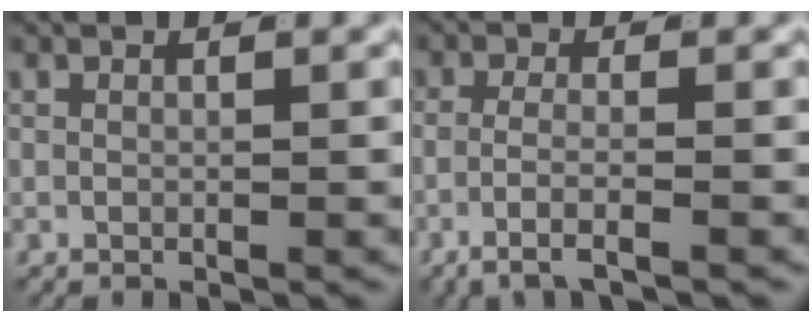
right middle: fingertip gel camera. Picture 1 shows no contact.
{"total": 3.4, "force": [-2.2, 0.6, 2.6], "torque": [-0.057, -0.015, -0.033]}